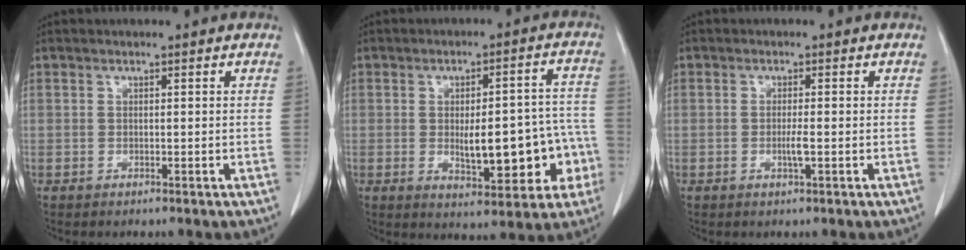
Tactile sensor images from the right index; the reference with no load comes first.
{"total": 13.0, "force": [-2.7, 4.8, 11.7], "torque": [-0.142, 0.030, -0.020]}
{"total": 1.8, "force": [-0.4, -0.1, 1.7], "torque": [-0.035, -0.003, -0.007]}